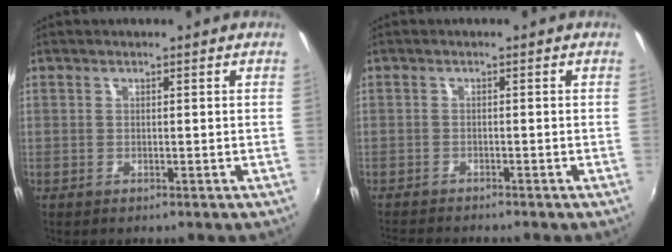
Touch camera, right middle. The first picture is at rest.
{"total": 5.4, "force": [-5.1, 0.3, 1.8], "torque": [-0.047, -0.020, -0.087]}